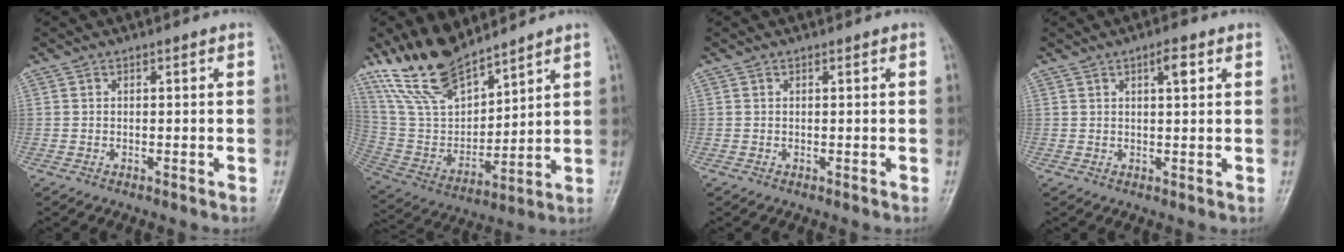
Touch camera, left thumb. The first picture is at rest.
{"total": 16.5, "force": [13.2, 6.0, 7.8], "torque": [-0.121, -0.064, 0.268]}
{"total": 0.0}
{"total": 3.1, "force": [1.5, 0.9, 2.5], "torque": [-0.036, -0.005, 0.023]}